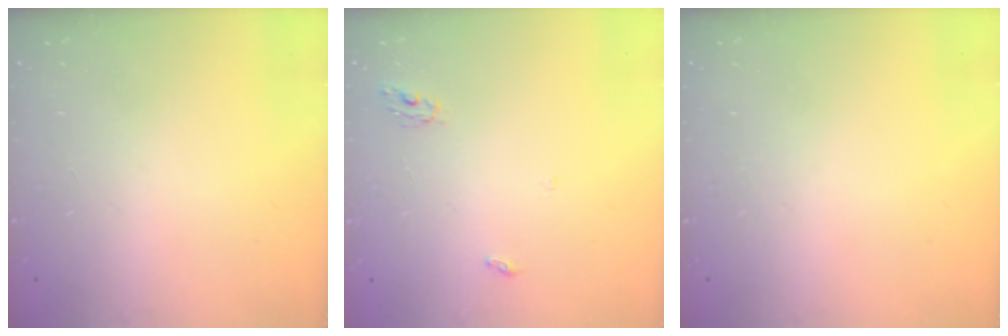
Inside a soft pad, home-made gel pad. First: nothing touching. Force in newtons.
{"total": 2.8, "press": 2.8, "slide": 0.2}
{"total": 0.0}